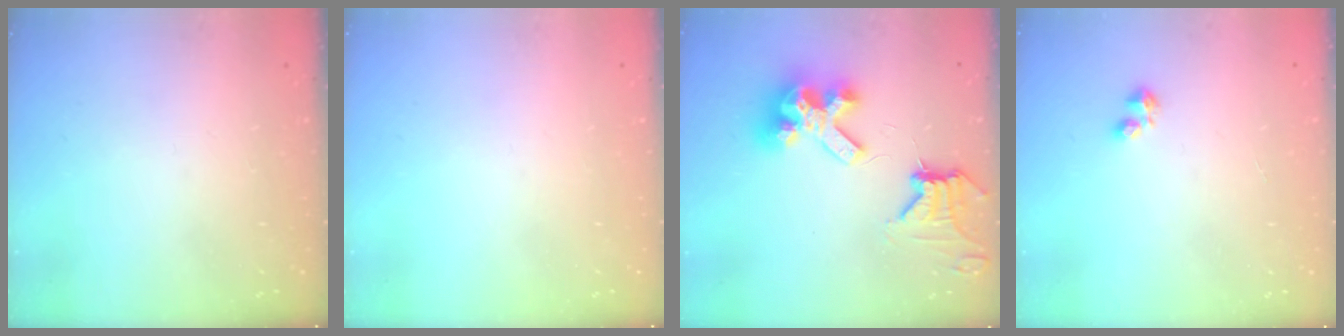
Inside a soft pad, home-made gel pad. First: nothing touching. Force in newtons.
{"total": 0.0}
{"total": 15.0, "press": 14.9, "slide": 1.8}
{"total": 2.4, "press": 2.3, "slide": 0.6}